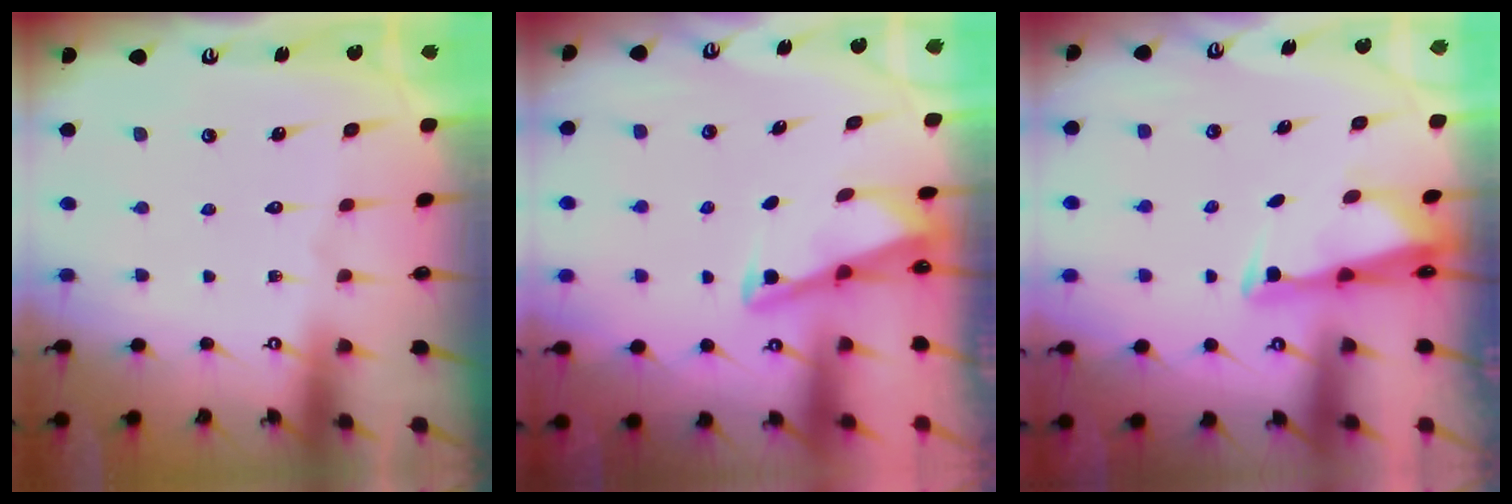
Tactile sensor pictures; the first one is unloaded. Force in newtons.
{"total": 2.9, "press": 2.9, "slide": 0.3}
{"total": 2.7, "press": 2.6, "slide": 0.8}